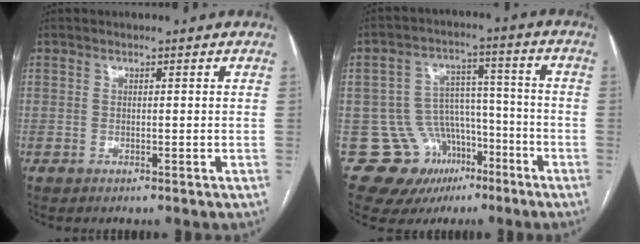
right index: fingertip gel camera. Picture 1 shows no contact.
{"total": 11.6, "force": [-6.0, 9.6, 2.4], "torque": [-0.033, 0.067, -0.077]}